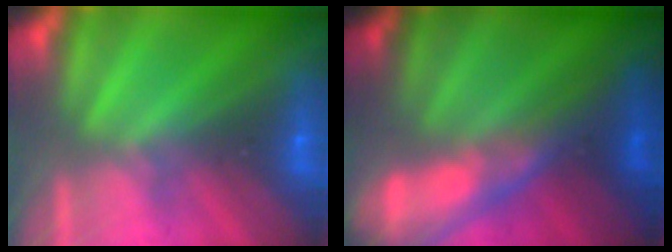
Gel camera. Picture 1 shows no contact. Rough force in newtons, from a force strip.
{"total": 7.3}